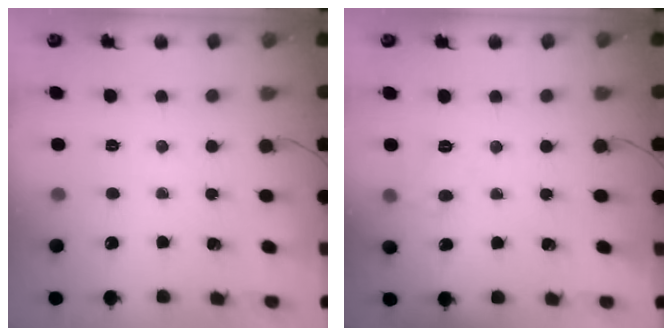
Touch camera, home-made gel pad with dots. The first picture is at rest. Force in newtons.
{"total": 5.0, "press": 4.8, "slide": 1.5}